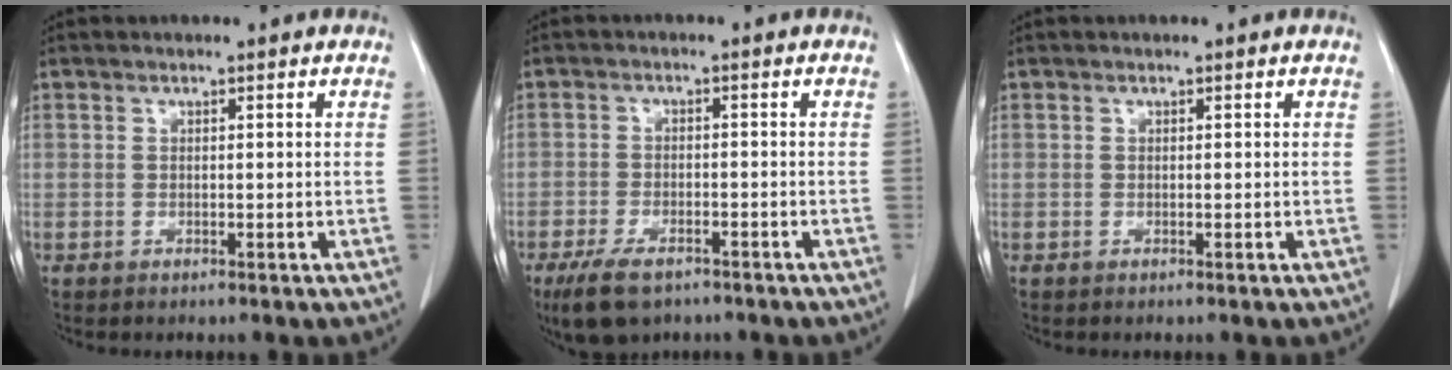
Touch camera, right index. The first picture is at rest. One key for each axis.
{"total": 7.1, "fx": -5.0, "fy": 2.9, "fz": 4.1, "tx": -0.077, "ty": -0.008, "tz": -0.081}
{"total": 0.0}